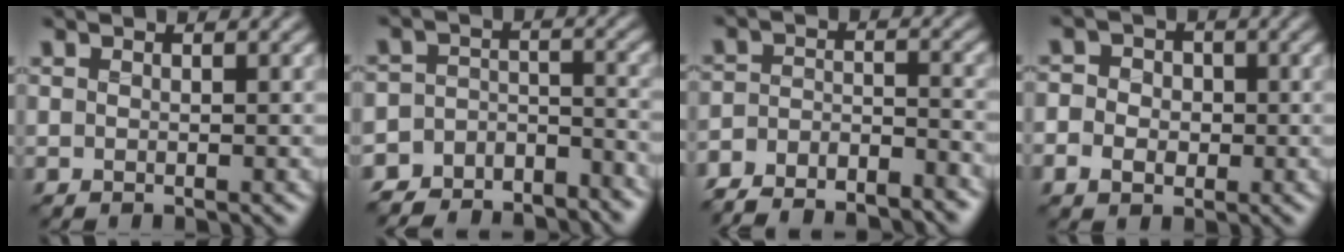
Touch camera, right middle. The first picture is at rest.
{"total": 8.1, "force": [-7.3, 3.4, 0.6], "torque": [-0.005, 0.000, -0.108]}
{"total": 6.2, "force": [-5.8, 1.5, 1.8], "torque": [-0.037, -0.010, -0.103]}
{"total": 3.8, "force": [-0.6, 3.4, 1.6], "torque": [-0.010, 0.008, -0.030]}